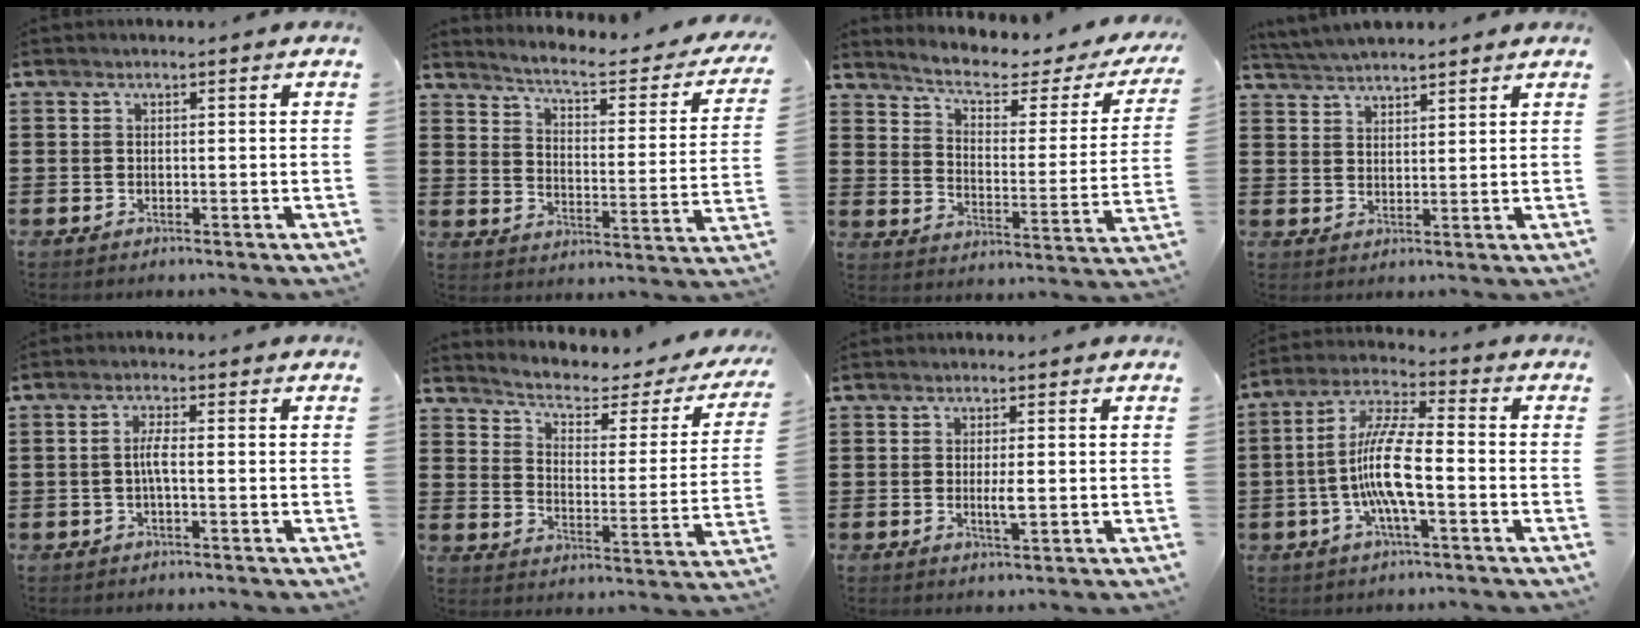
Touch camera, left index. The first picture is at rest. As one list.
[{"total": 4.0, "force": [3.4, 0.1, 2.1], "torque": [-0.061, -0.030, 0.048]}, {"total": 4.8, "force": [3.3, 1.5, 3.2], "torque": [-0.072, -0.021, 0.045]}, {"total": 3.9, "force": [3.8, 0.2, 0.5], "torque": [-0.021, -0.008, 0.071]}, {"total": 2.7, "force": [-0.4, 0.4, 2.6], "torque": [-0.057, -0.002, -0.010]}, {"total": 3.0, "force": [2.1, 1.2, 1.8], "torque": [-0.050, -0.019, 0.024]}, {"total": 2.6, "force": [-0.1, 0.5, 2.5], "torque": [-0.046, -0.005, -0.001]}, {"total": 10.2, "force": [-2.5, 2.6, 9.6], "torque": [-0.216, -0.010, -0.055]}]